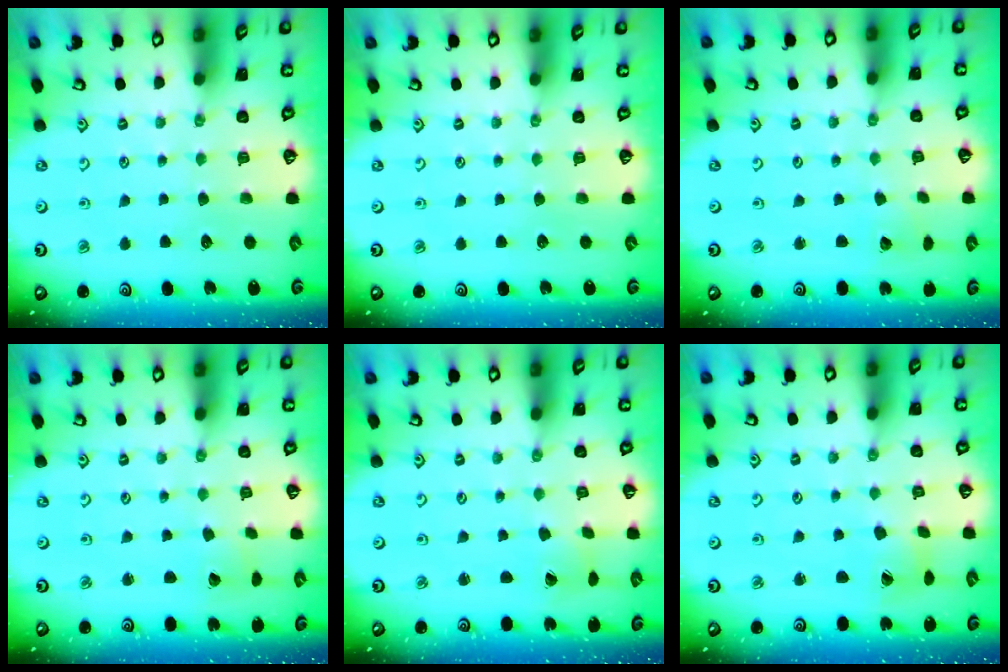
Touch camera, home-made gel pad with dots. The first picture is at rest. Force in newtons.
{"total": 0.0}
{"total": 2.5, "press": 2.5, "slide": 0.3}
{"total": 2.3, "press": 2.3, "slide": 0.2}
{"total": 1.1, "press": 1.0, "slide": 0.1}
{"total": 4.7, "press": 4.7, "slide": 0.5}